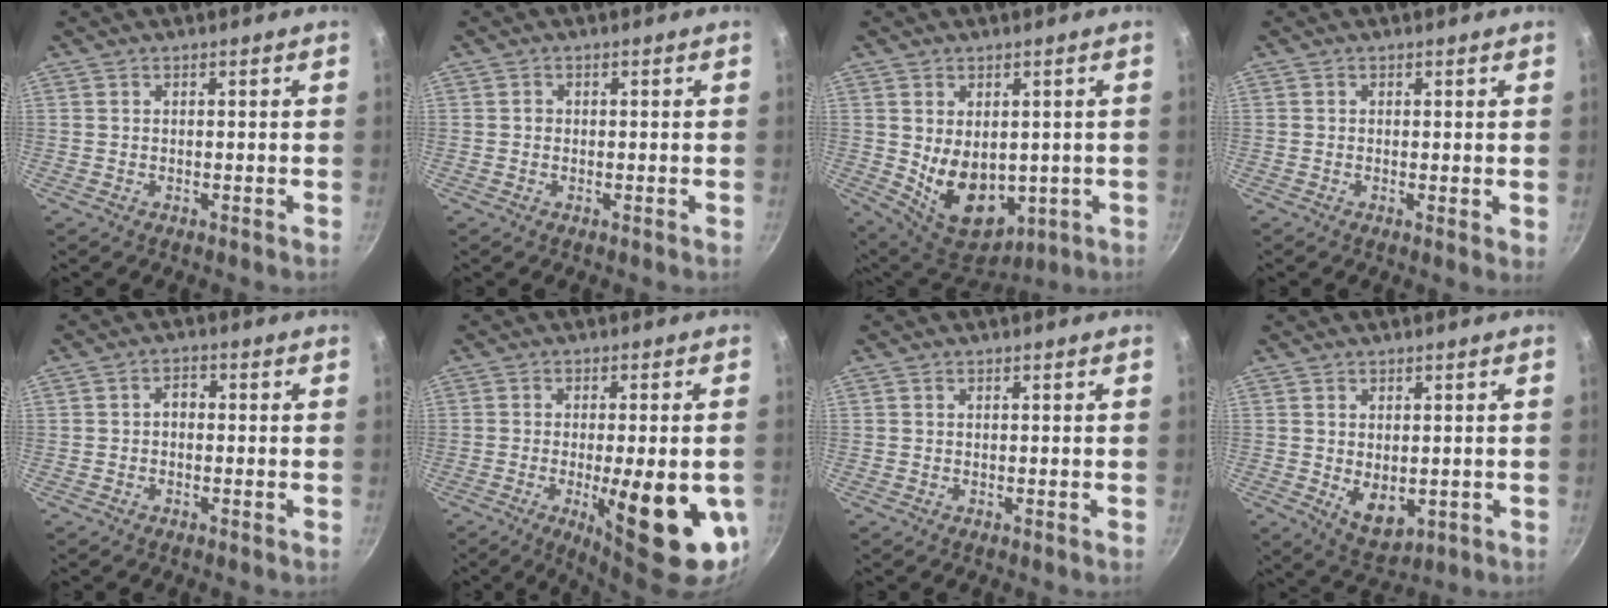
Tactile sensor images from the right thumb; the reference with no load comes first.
{"total": 0.8, "force": [-0.1, 0.7, 0.2], "torque": [-0.001, 0.004, -0.003]}
{"total": 13.2, "force": [-0.4, 9.0, 9.6], "torque": [-0.127, -0.026, 0.025]}
{"total": 1.4, "force": [0.2, 0.5, 1.3], "torque": [-0.018, -0.006, -0.001]}
{"total": 2.3, "force": [-0.4, 1.6, 1.5], "torque": [-0.020, 0.013, -0.011]}
{"total": 18.8, "force": [-5.2, 5.5, 17.3], "torque": [-0.211, -0.002, -0.060]}
{"total": 0.0}
{"total": 6.7, "force": [-0.4, 4.3, 5.1], "torque": [-0.070, -0.017, 0.008]}